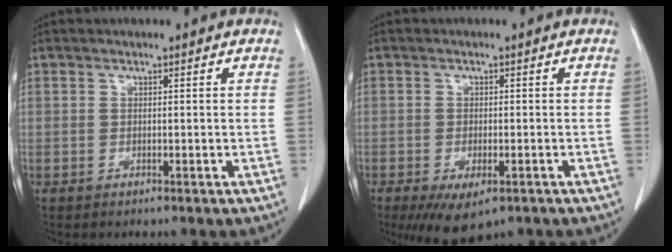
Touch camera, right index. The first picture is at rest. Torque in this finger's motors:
{"motor_torque": [0.97, -0.90, 0.35, 0.08]}